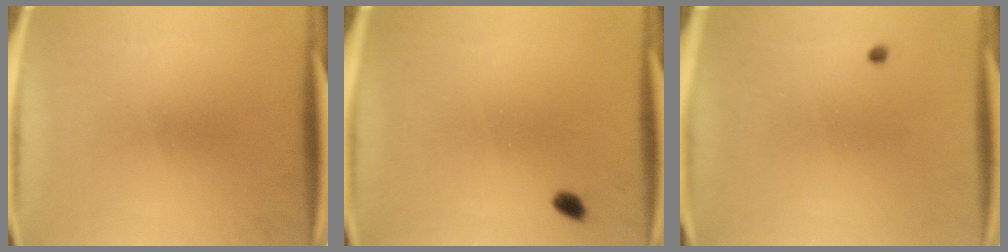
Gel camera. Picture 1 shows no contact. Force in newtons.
{"total": 1.3}
{"total": 0.5}